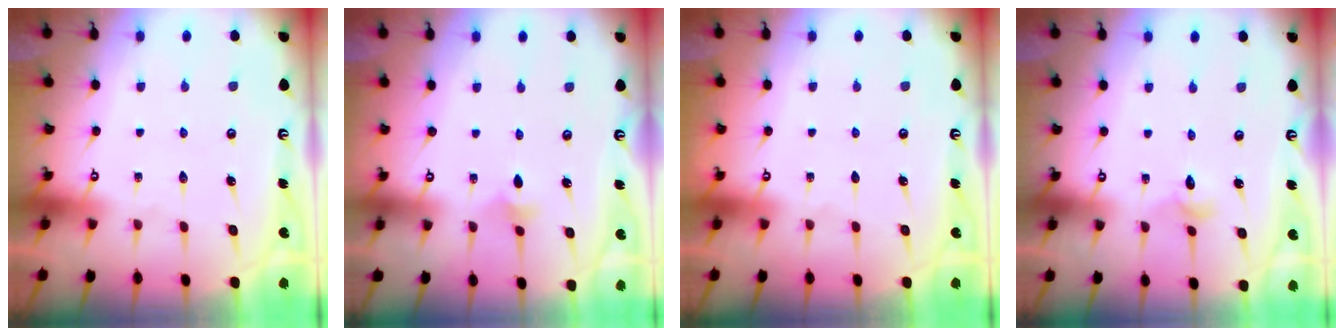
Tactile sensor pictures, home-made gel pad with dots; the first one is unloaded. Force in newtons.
{"total": 3.1, "press": 3.0, "slide": 0.8}
{"total": 0.0}
{"total": 2.8, "press": 2.8, "slide": 0.3}